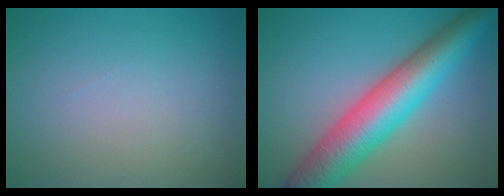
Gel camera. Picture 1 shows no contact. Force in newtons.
{"total": 9.7, "press": 9.7, "slide": 0.3}